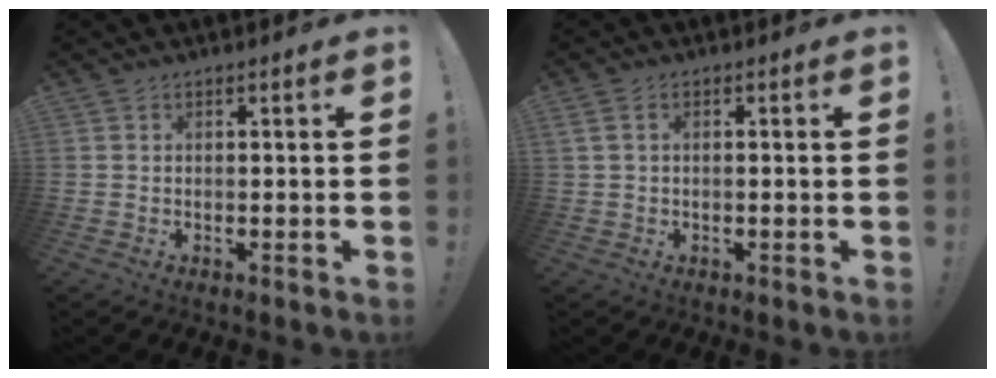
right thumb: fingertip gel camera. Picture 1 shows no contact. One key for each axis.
{"total": 1.9, "fx": 0.1, "fy": 0.8, "fz": 1.7, "tx": -0.041, "ty": 0.002, "tz": 0.002}